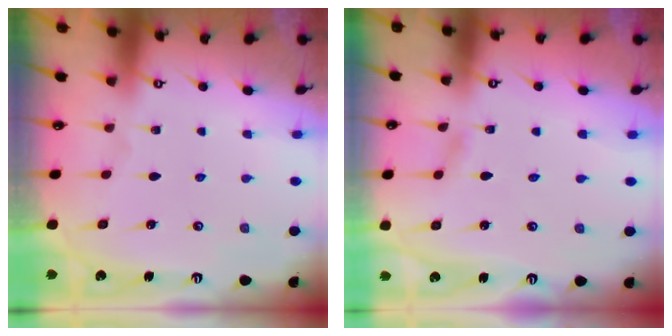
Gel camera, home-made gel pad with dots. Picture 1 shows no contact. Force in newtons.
{"total": 1.8, "press": 1.8, "slide": 0.2}